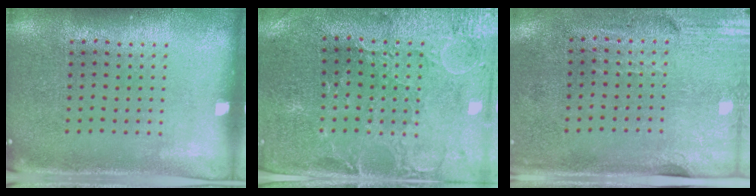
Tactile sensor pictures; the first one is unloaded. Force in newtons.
{"total": 1.1, "press": 1.0, "slide": 0.4}
{"total": 2.9, "press": 2.5, "slide": 1.5}